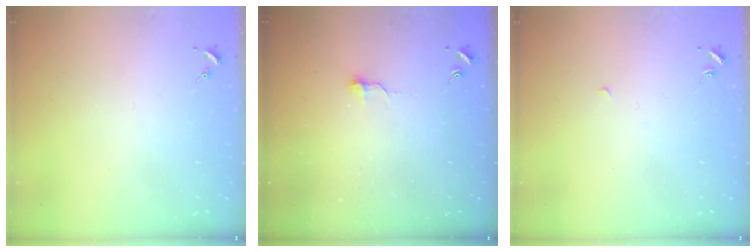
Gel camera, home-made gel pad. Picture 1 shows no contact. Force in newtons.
{"total": 6.4, "press": 6.4, "slide": 0.5}
{"total": 2.1, "press": 2.1, "slide": 0.1}